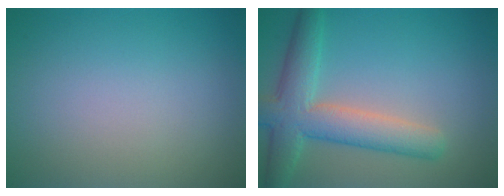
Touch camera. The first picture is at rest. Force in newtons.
{"total": 6.2, "press": 6.2, "slide": 0.3}